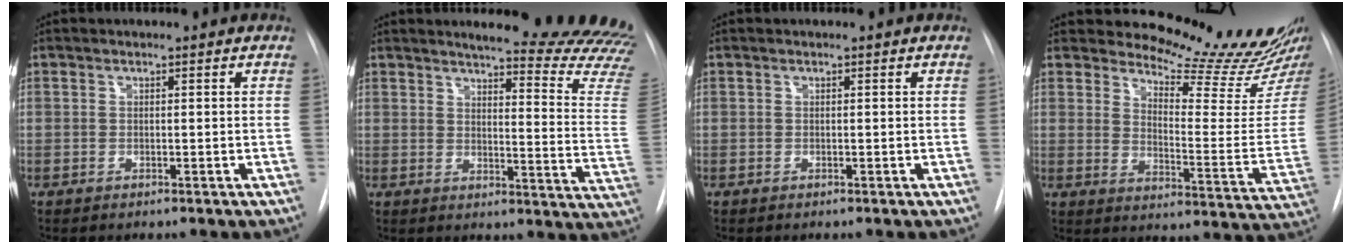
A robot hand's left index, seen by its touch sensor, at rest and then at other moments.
{"total": 23.5, "force": [21.9, 0.8, 8.6], "torque": [-0.108, -0.146, 0.236]}
{"total": 0.0}
{"total": 18.5, "force": [17.5, 1.5, 5.8], "torque": [-0.080, -0.119, 0.208]}